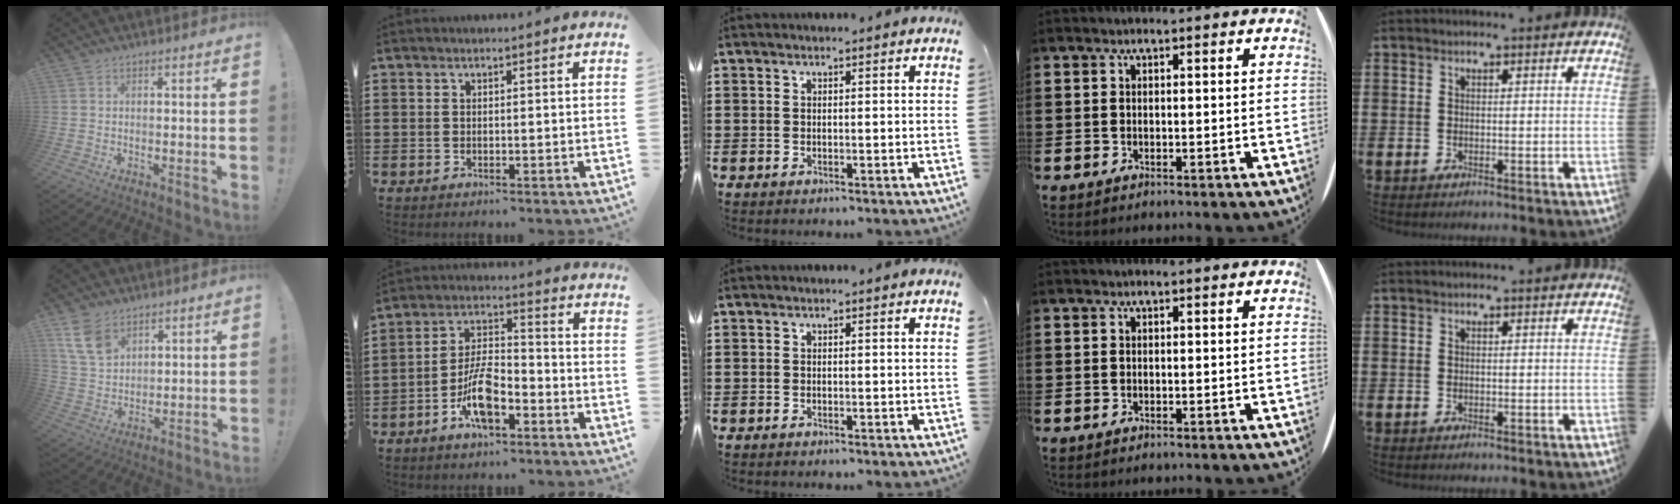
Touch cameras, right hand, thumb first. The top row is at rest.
{"thumb": {"total": 10.2, "force": [6.4, 6.2, 4.9], "torque": [-0.096, -0.024, 0.129]}, "index": {"total": 8.8, "force": [-4.6, 3.3, 6.7], "torque": [-0.140, 0.005, -0.085]}}